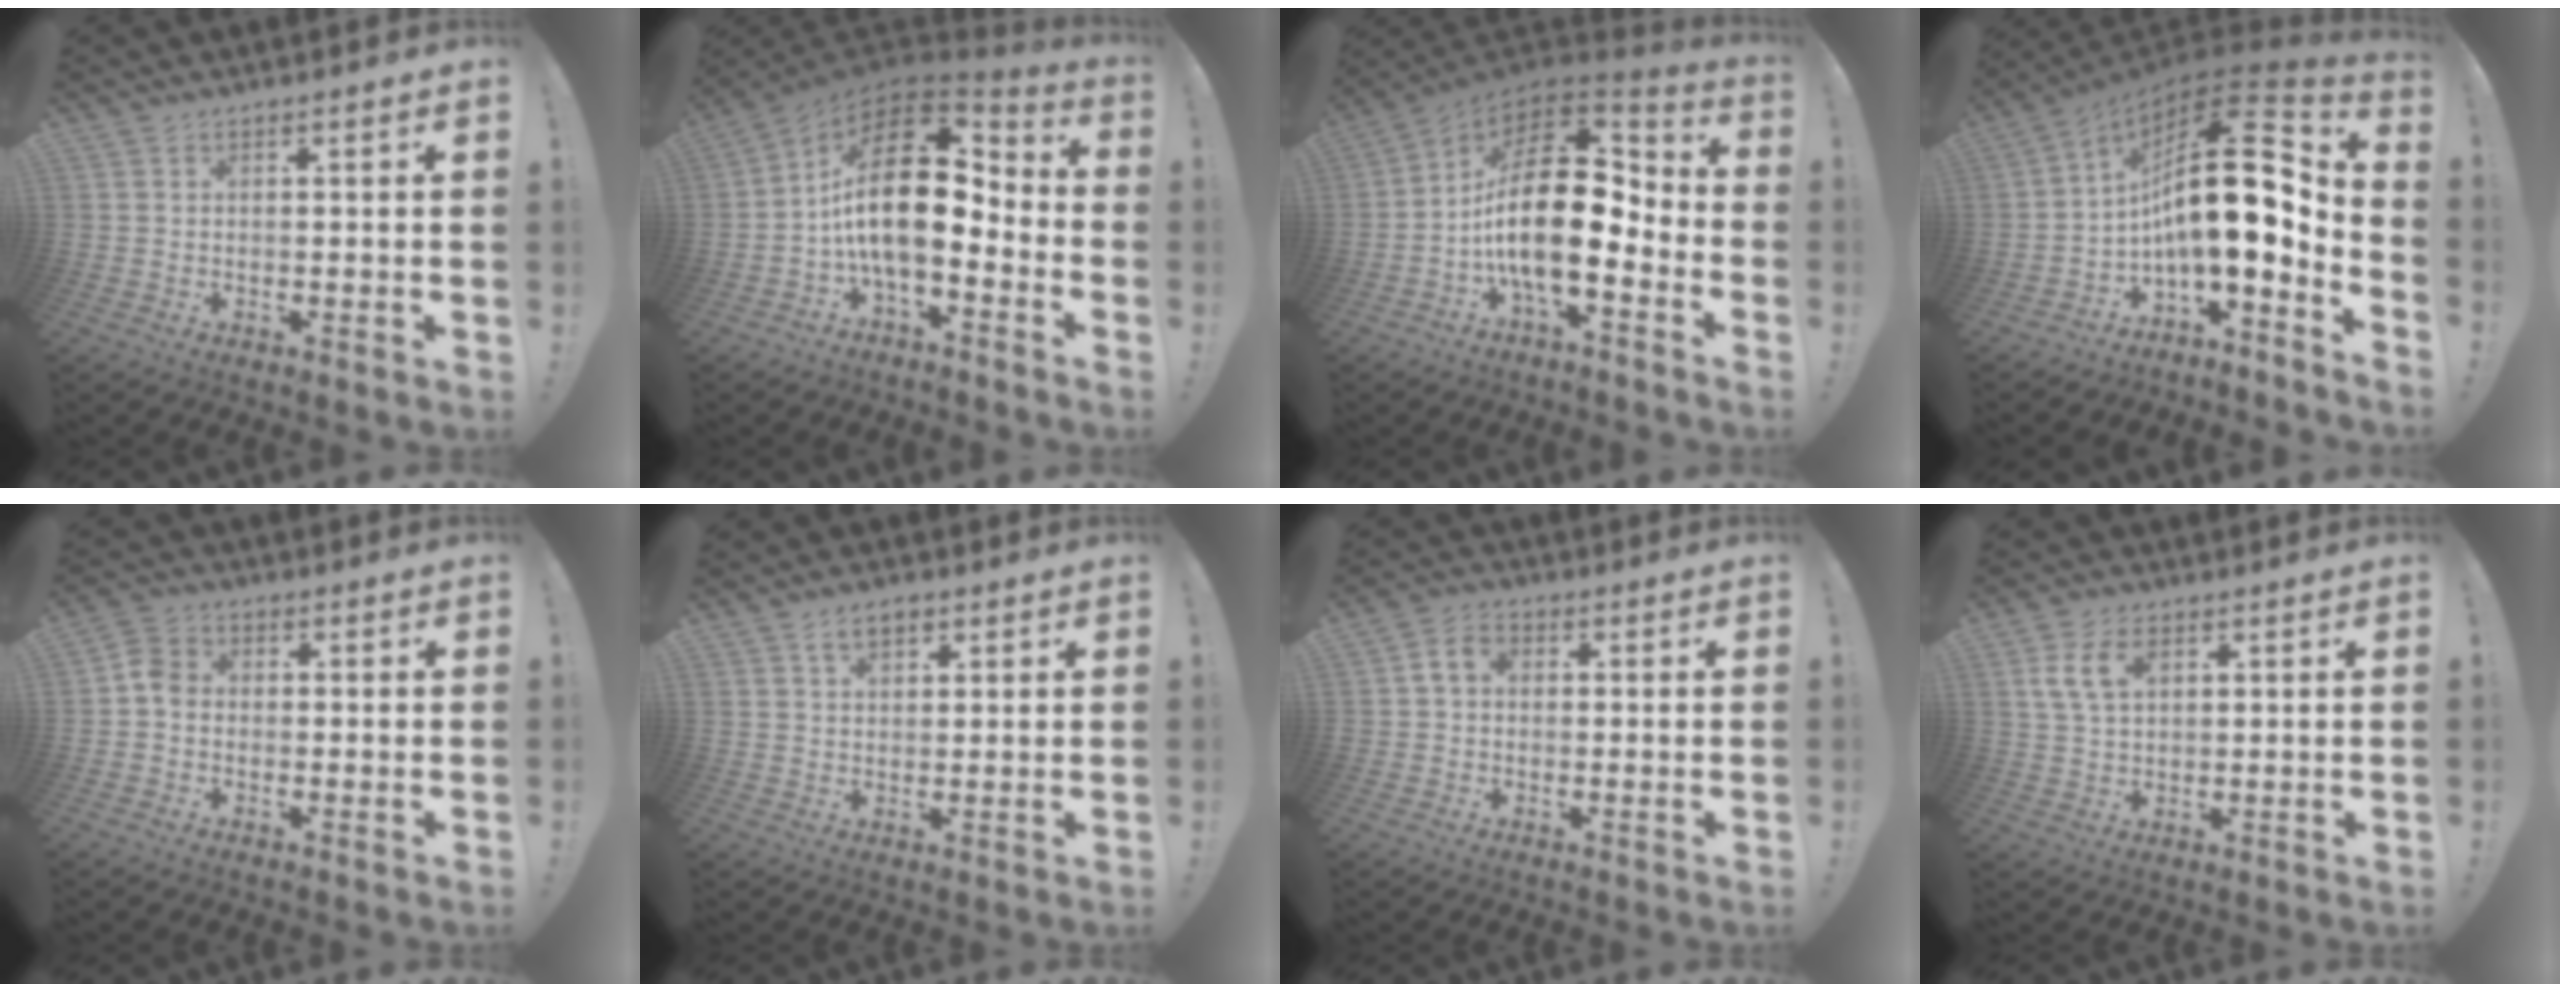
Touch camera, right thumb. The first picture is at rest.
{"total": 21.3, "force": [2.1, 10.1, 18.6], "torque": [-0.338, -0.004, 0.040]}
{"total": 23.3, "force": [-0.9, 11.0, 20.5], "torque": [-0.381, 0.011, -0.009]}
{"total": 21.7, "force": [3.5, 8.0, 19.8], "torque": [-0.337, -0.033, 0.054]}
{"total": 5.0, "force": [-1.1, 3.9, 3.0], "torque": [-0.055, 0.022, -0.016]}
{"total": 4.5, "force": [2.4, 2.6, 2.8], "torque": [-0.045, -0.001, 0.042]}
{"total": 4.7, "force": [0.4, 3.5, 3.1], "torque": [-0.053, 0.012, 0.011]}
{"total": 7.6, "force": [2.6, 4.6, 5.4], "torque": [-0.098, 0.003, 0.050]}